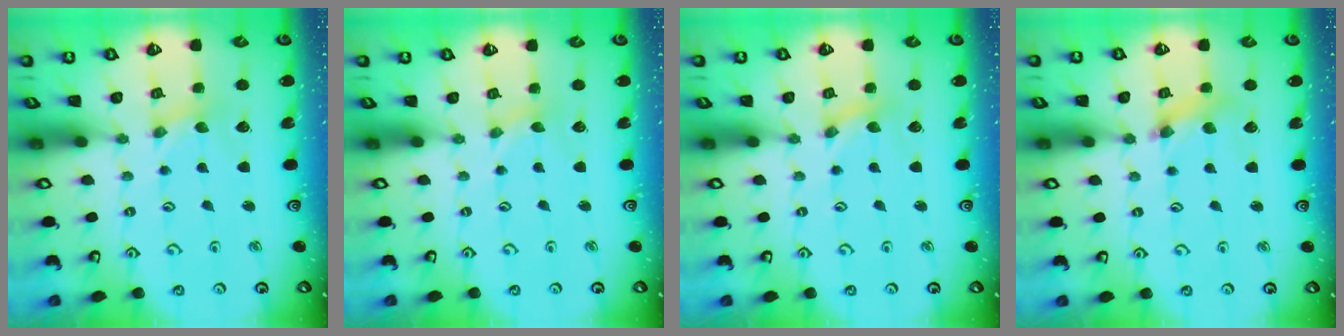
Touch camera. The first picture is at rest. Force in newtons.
{"total": 0.0}
{"total": 0.0}
{"total": 4.5, "press": 4.5, "slide": 0.6}